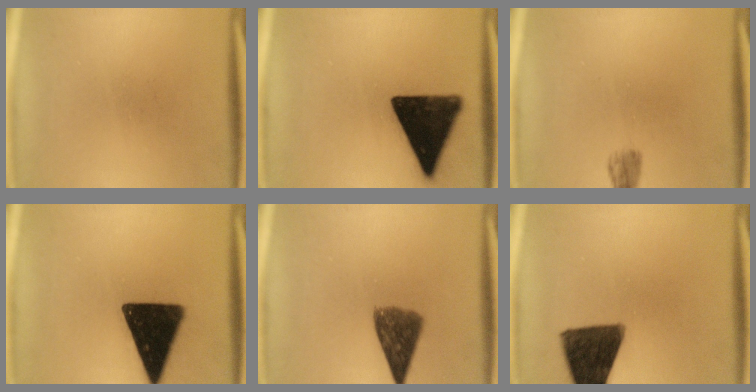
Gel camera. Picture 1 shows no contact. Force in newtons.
{"total": 16.3}
{"total": 2.1}
{"total": 17.5}
{"total": 7.6}
{"total": 14.2}